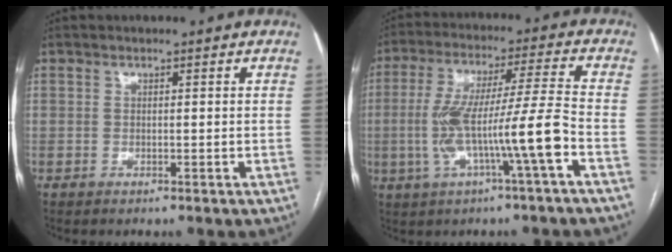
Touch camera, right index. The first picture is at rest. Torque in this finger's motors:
{"motor_torque": [1.80, -0.33, 0.93, 0.21]}